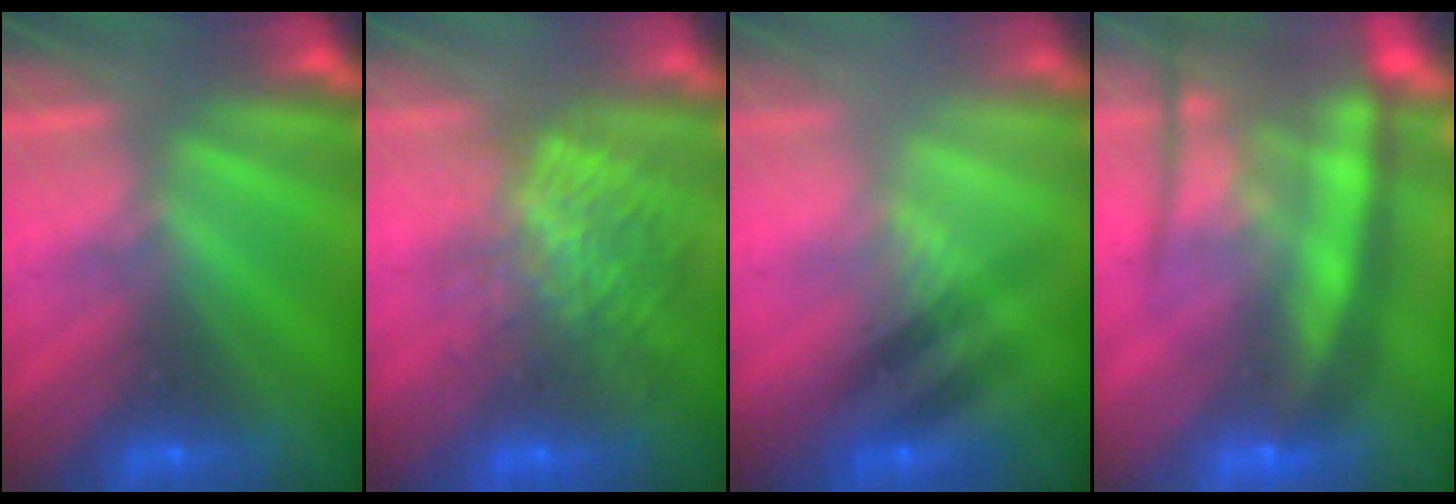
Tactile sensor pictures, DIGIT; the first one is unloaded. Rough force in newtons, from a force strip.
{"total": 6.9}
{"total": 2.3}
{"total": 7.3}